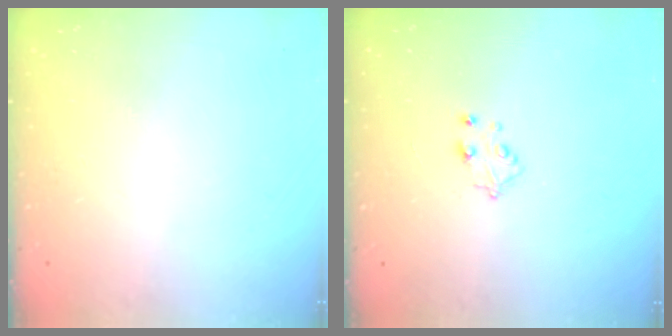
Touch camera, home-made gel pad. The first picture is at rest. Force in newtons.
{"total": 5.4, "press": 5.4, "slide": 0.4}